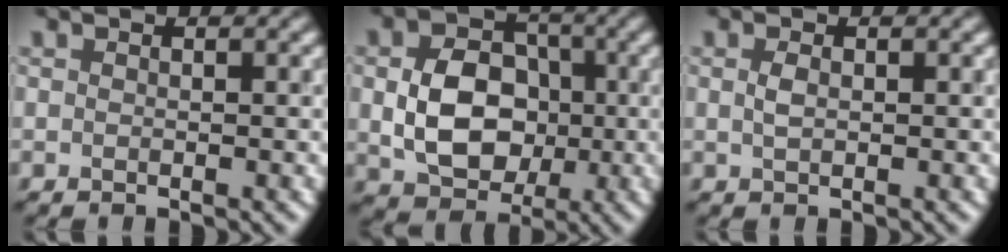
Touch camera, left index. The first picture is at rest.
{"total": 7.3, "force": [-0.3, 5.5, 4.8], "torque": [-0.089, -0.003, -0.003]}
{"total": 1.0, "force": [0.2, 0.5, 0.8], "torque": [-0.021, 0.001, 0.003]}